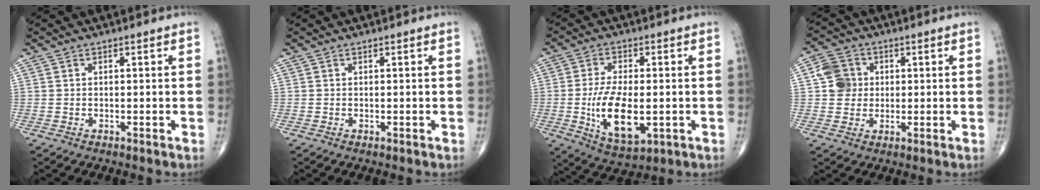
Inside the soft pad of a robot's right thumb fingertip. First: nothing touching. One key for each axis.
{"total": 0.0}
{"total": 12.9, "fx": -2.1, "fy": 6.1, "fz": 11.1, "tx": -0.199, "ty": -0.012, "tz": -0.026}
{"total": 6.4, "fx": 0.8, "fy": 5.8, "fz": 2.4, "tx": -0.023, "ty": 0.005, "tz": 0.008}